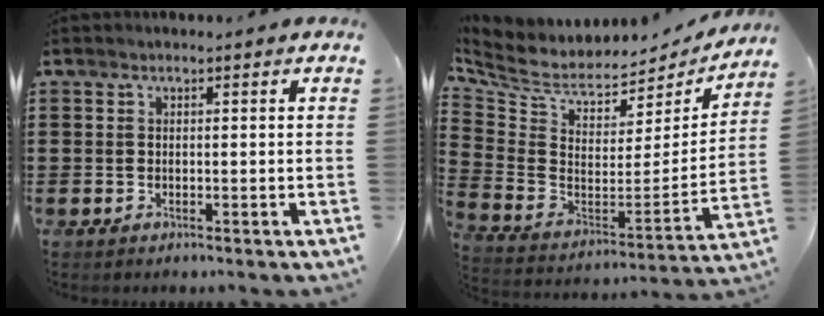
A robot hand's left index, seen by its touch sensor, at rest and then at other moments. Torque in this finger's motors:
{"motor_torque": [2.14, 0.00, 0.40, 0.16]}